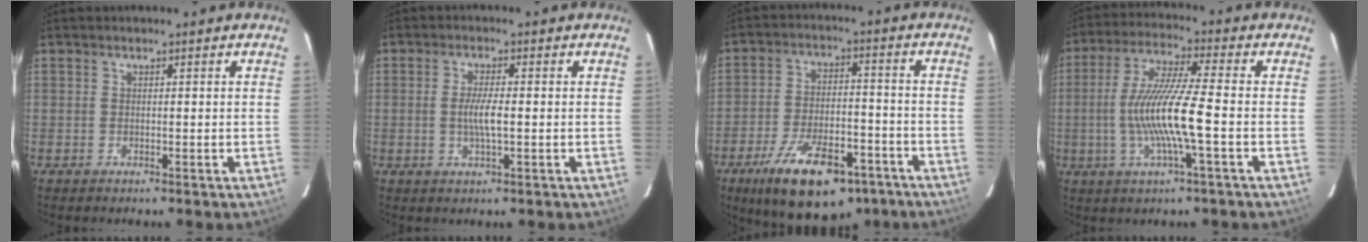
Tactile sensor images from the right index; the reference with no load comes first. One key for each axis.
{"total": 3.9, "fx": -0.5, "fy": 0.5, "fz": 3.8, "tx": -0.072, "ty": -0.003, "tz": -0.007}
{"total": 18.5, "fx": -11.9, "fy": 7.6, "fz": 12.0, "tx": -0.218, "ty": -0.013, "tz": -0.176}
{"total": 12.2, "fx": -2.6, "fy": -0.1, "fz": 11.9, "tx": -0.234, "ty": -0.003, "tz": -0.047}